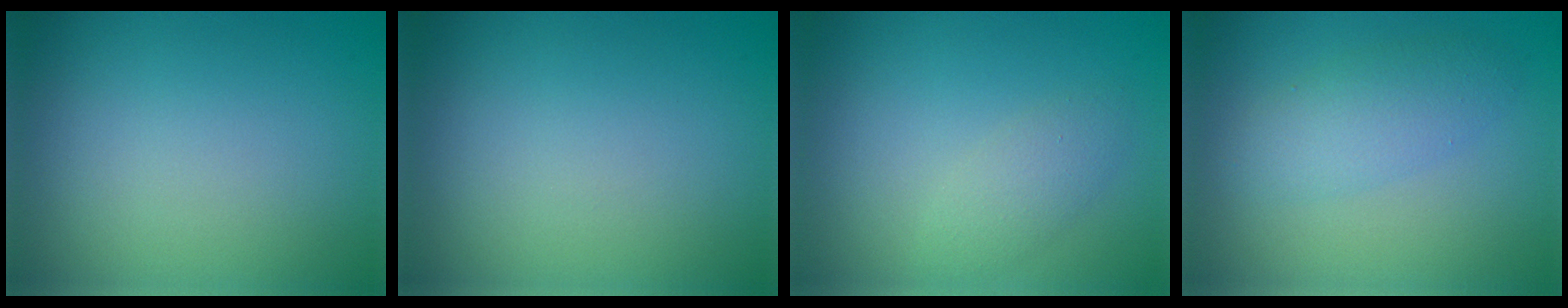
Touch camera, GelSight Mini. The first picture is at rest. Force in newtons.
{"total": 0.0}
{"total": 1.9, "press": 1.9, "slide": 0.0}
{"total": 2.9, "press": 2.9, "slide": 0.1}